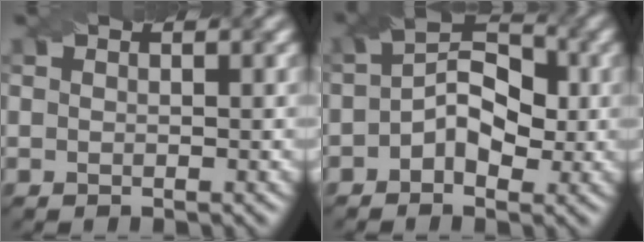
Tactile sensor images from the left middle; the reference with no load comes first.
{"total": 5.2, "force": [-0.5, 3.3, 4.0], "torque": [-0.057, 0.011, -0.015]}